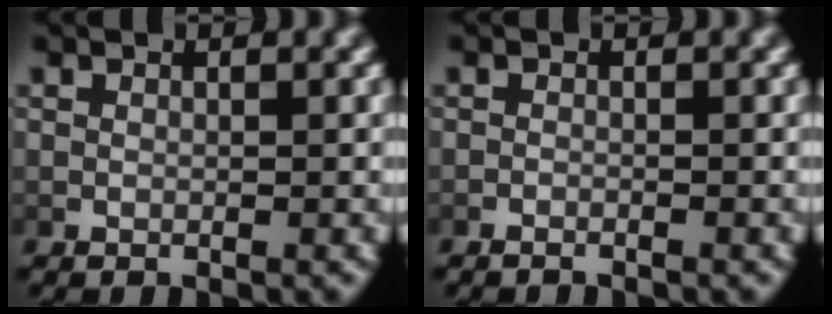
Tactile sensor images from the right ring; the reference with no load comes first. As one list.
[{"total": 0.9, "force": [-0.9, 0.0, 0.1], "torque": [-0.007, 0.000, -0.018]}]